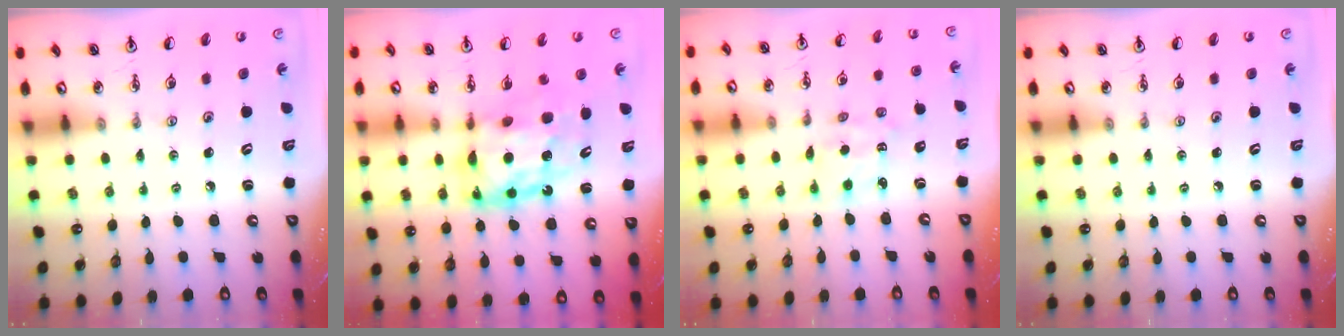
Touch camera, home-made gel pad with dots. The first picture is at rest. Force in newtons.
{"total": 12.2, "press": 12.1, "slide": 1.2}
{"total": 2.0, "press": 1.9, "slide": 0.5}
{"total": 0.0}